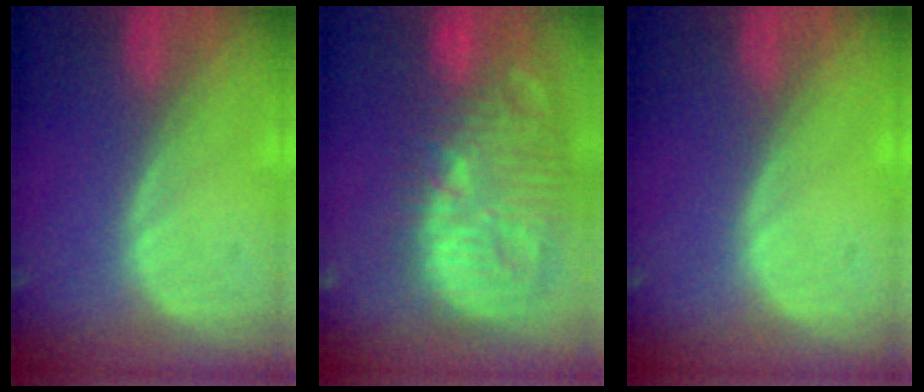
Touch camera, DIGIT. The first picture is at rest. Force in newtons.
{"total": 14.5, "press": 12.6, "slide": 7.2}
{"total": 0.0}